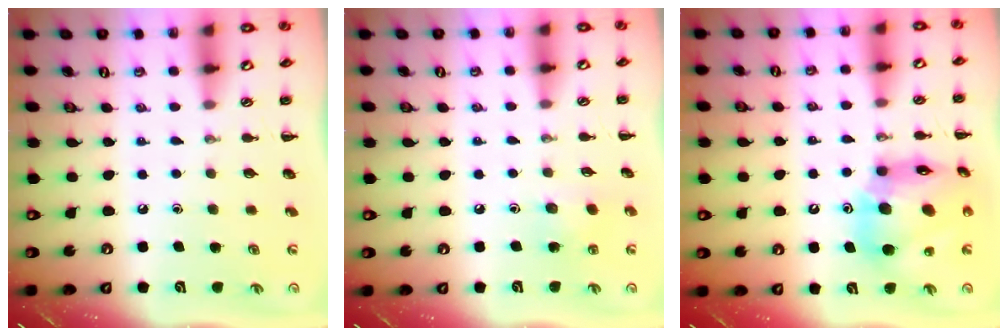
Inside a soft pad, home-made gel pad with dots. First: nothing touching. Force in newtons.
{"total": 4.9, "press": 4.7, "slide": 1.3}
{"total": 16.7, "press": 16.1, "slide": 4.8}